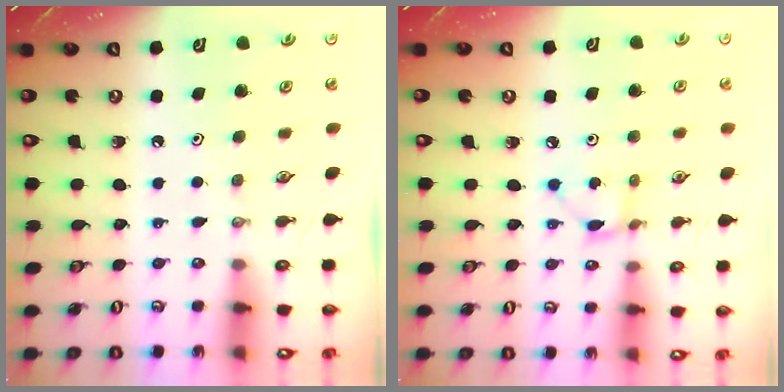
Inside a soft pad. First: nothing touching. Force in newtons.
{"total": 2.9, "press": 2.9, "slide": 0.2}